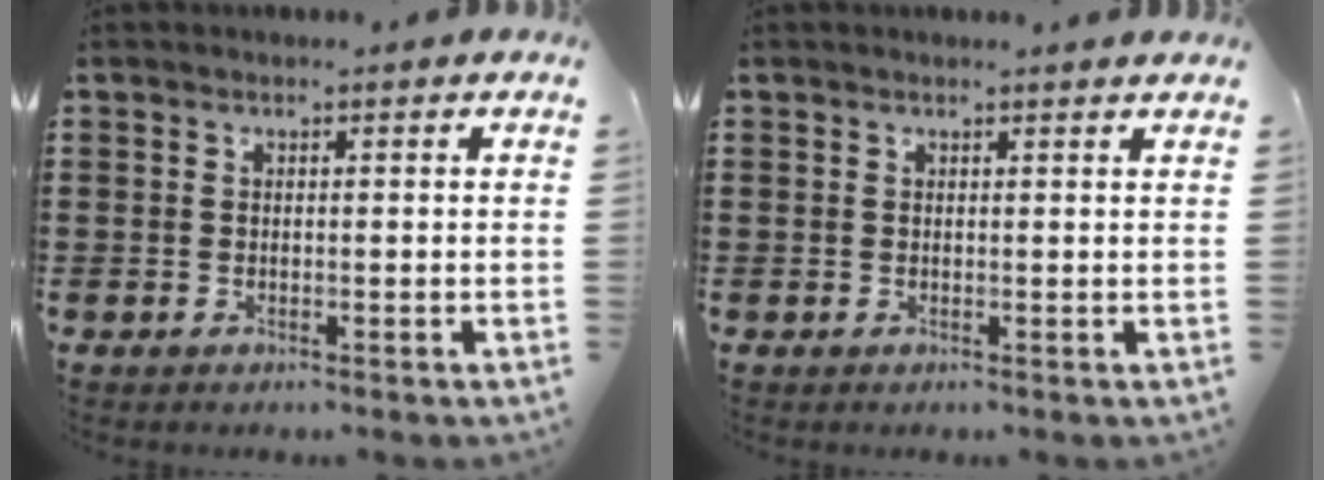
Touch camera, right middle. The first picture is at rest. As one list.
[{"total": 0.6, "force": [0.6, 0.0, 0.1], "torque": [0.005, -0.006, 0.011]}]